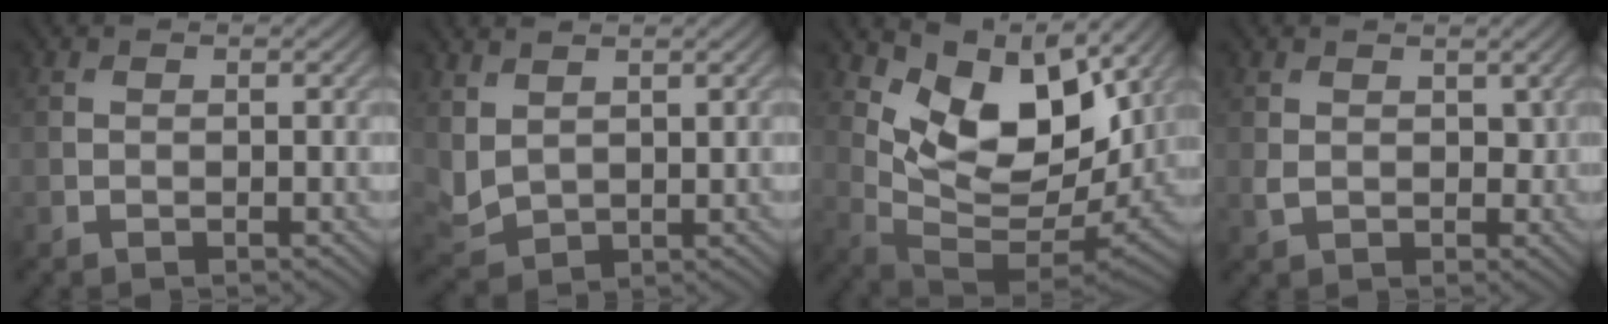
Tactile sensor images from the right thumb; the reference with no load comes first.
{"total": 4.1, "force": [2.4, 2.4, 2.3], "torque": [-0.074, -0.003, 0.057]}
{"total": 11.8, "force": [5.0, 6.1, 8.8], "torque": [-0.166, -0.011, 0.104]}
{"total": 2.4, "force": [0.6, 1.8, 1.5], "torque": [-0.036, -0.007, 0.014]}